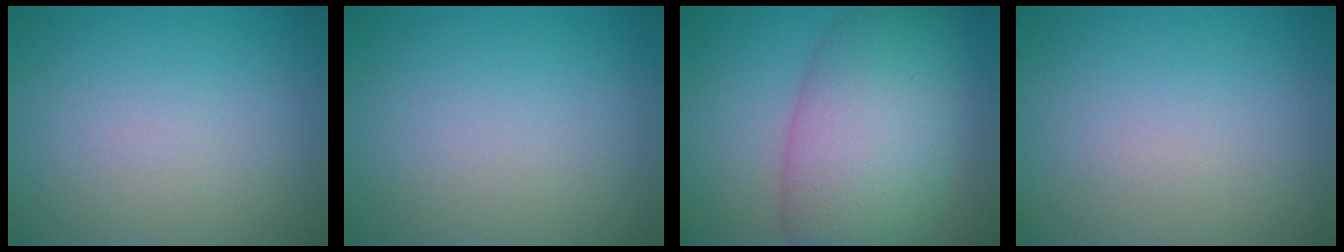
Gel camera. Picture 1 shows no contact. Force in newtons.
{"total": 0.0}
{"total": 10.1, "press": 10.1, "slide": 0.5}
{"total": 0.0}